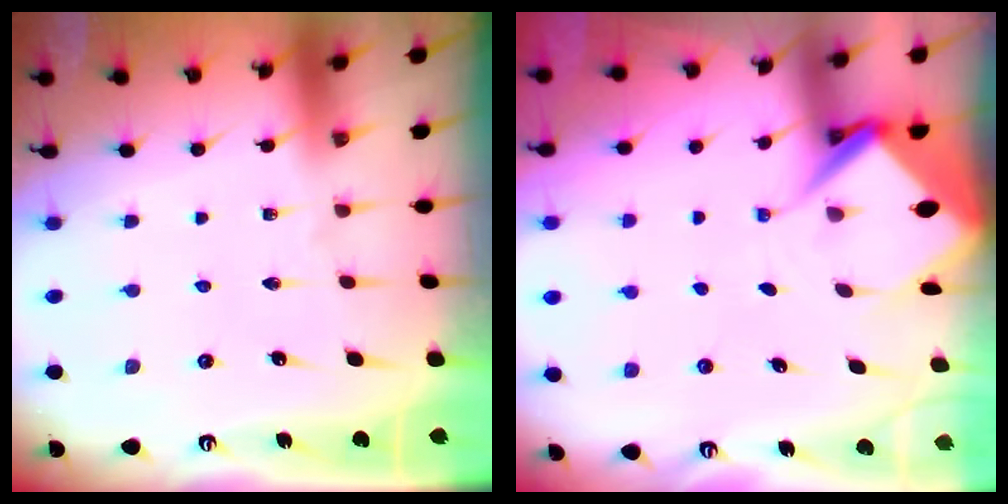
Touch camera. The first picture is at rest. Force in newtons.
{"total": 6.1, "press": 6.1, "slide": 0.5}